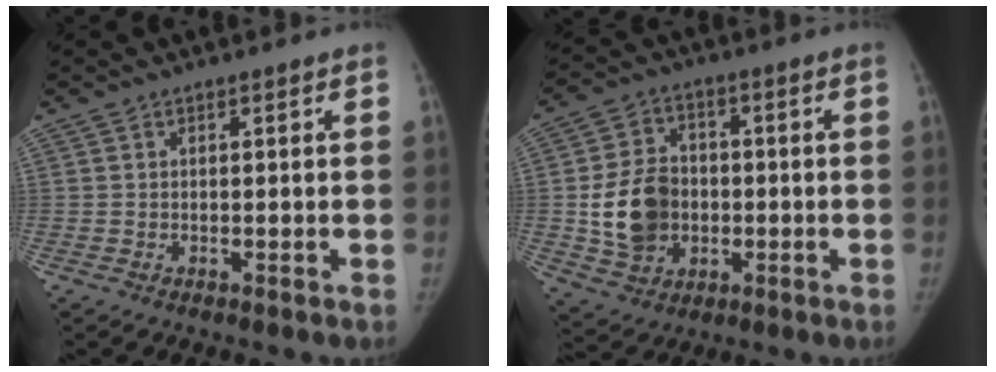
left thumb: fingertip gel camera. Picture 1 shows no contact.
{"total": 12.5, "force": [-1.2, 10.1, 7.3], "torque": [-0.109, 0.010, -0.017]}